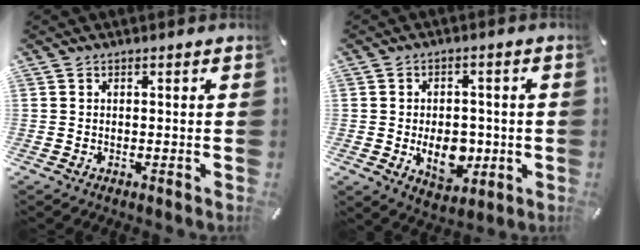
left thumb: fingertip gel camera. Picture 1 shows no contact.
{"total": 9.6, "force": [-1.6, 6.9, 6.5], "torque": [-0.094, 0.003, -0.025]}